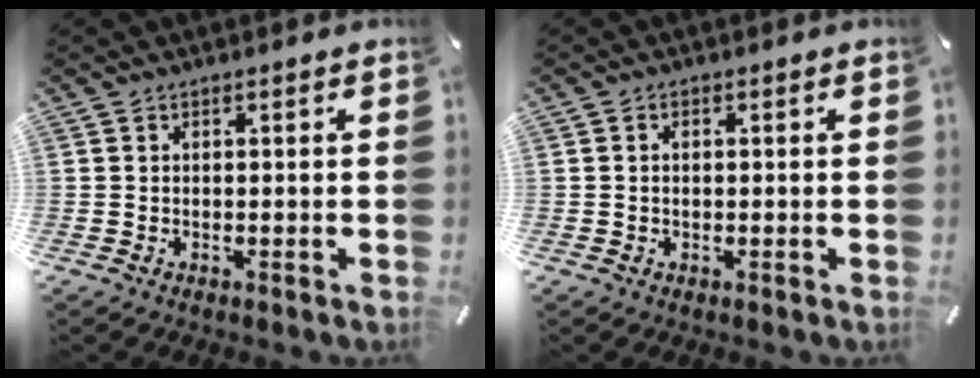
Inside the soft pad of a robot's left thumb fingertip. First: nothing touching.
{"total": 0.9, "force": [0.0, 0.7, 0.6], "torque": [-0.012, 0.005, -0.001]}